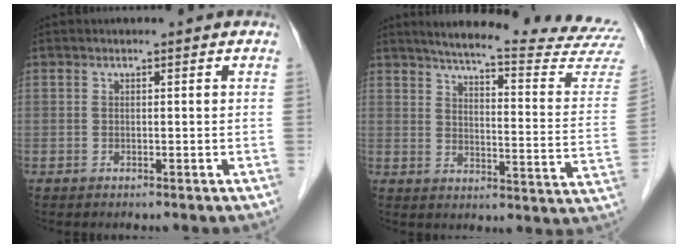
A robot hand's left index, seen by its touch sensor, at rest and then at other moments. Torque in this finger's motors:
{"motor_torque": [0.61, -0.95, 0.06, 0.02]}